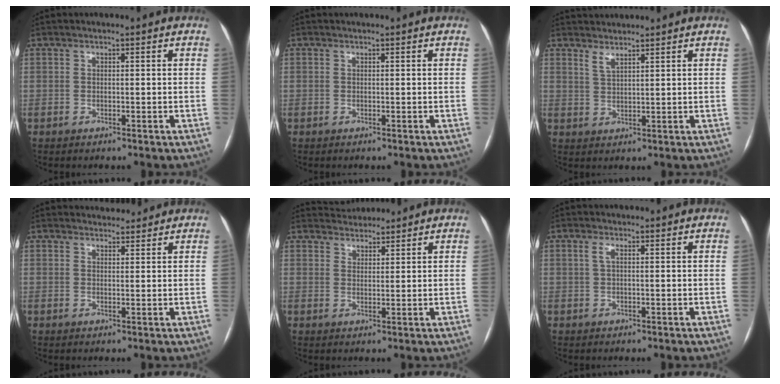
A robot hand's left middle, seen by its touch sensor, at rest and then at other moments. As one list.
[{"total": 0.0}, {"total": 3.2, "force": [3.1, 0.3, 0.8], "torque": [-0.013, 0.007, 0.055]}, {"total": 3.5, "force": [3.4, 0.9, 0.2], "torque": [-0.006, 0.012, 0.044]}, {"total": 4.2, "force": [4.1, 1.2, 0.0], "torque": [-0.002, 0.022, 0.067]}, {"total": 1.1, "force": [0.5, 0.2, 1.0], "torque": [-0.029, 0.008, 0.008]}]